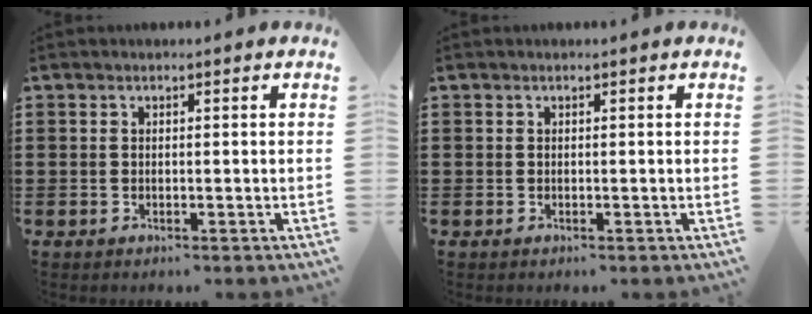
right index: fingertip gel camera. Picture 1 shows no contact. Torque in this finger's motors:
{"motor_torque": [1.10, 1.04, 0.00, 0.00]}